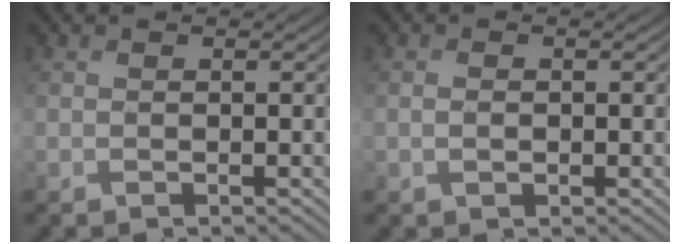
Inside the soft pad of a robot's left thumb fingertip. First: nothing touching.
{"total": 1.1, "force": [-0.6, 0.7, 0.6], "torque": [-0.012, -0.001, -0.011]}